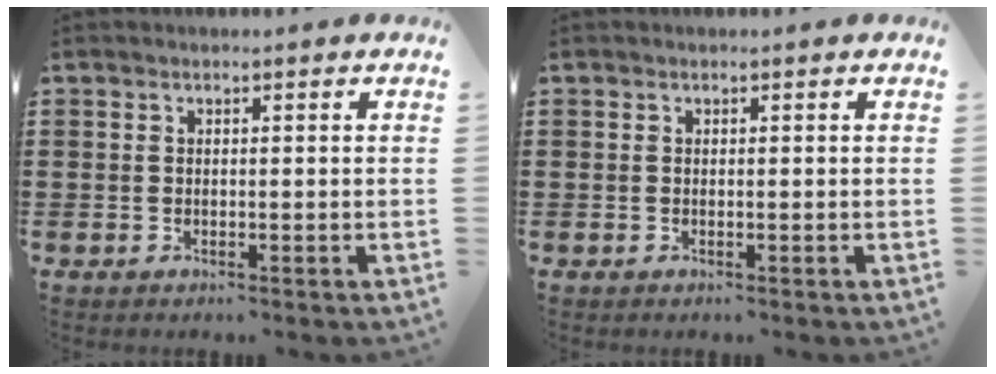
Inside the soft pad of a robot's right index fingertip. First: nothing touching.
{"total": 0.0}